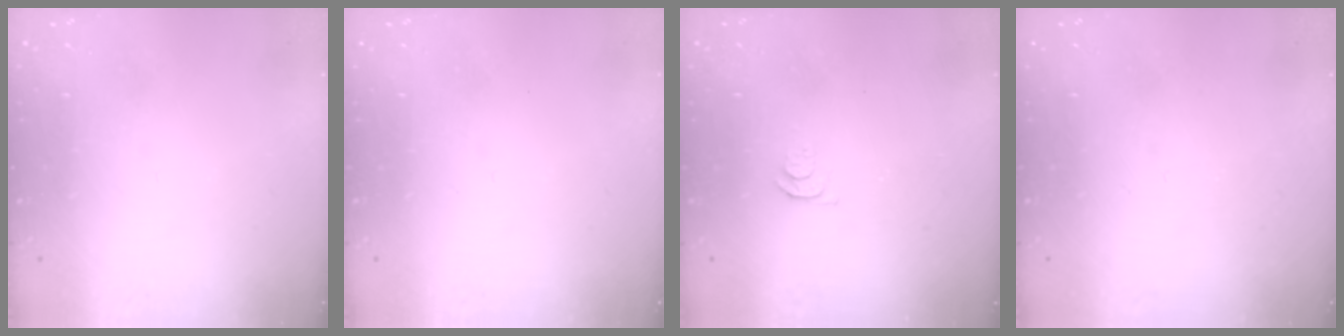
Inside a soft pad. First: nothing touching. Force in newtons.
{"total": 0.0}
{"total": 3.8, "press": 3.7, "slide": 0.7}
{"total": 0.0}